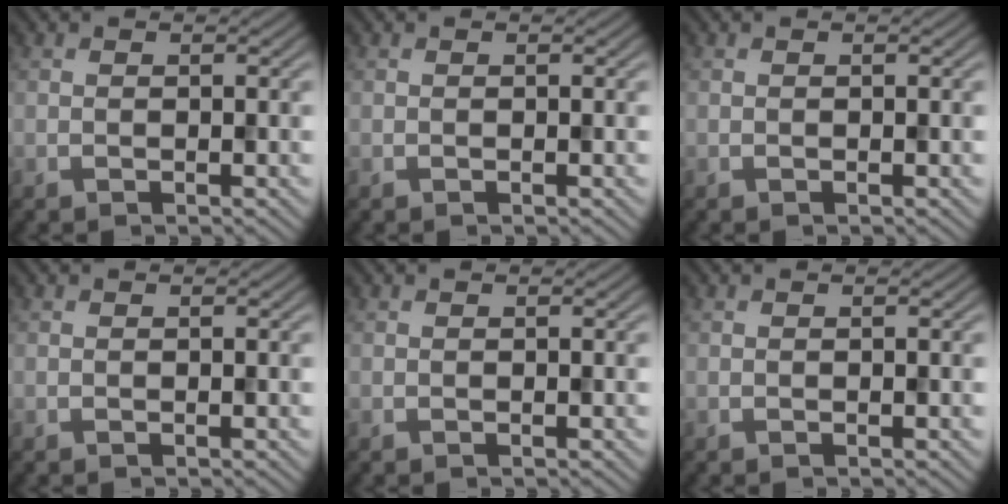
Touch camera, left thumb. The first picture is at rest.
{"total": 0.0}
{"total": 0.0}
{"total": 0.0}
{"total": 0.0}
{"total": 0.0}